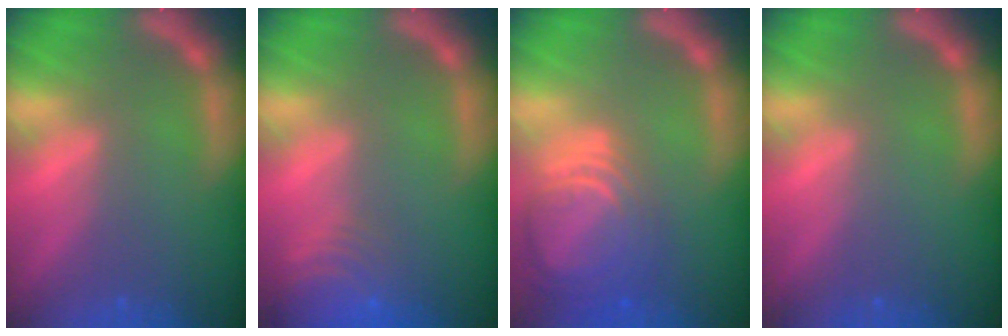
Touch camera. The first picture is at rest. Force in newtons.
{"total": 7.0}
{"total": 9.0}
{"total": 0.0}